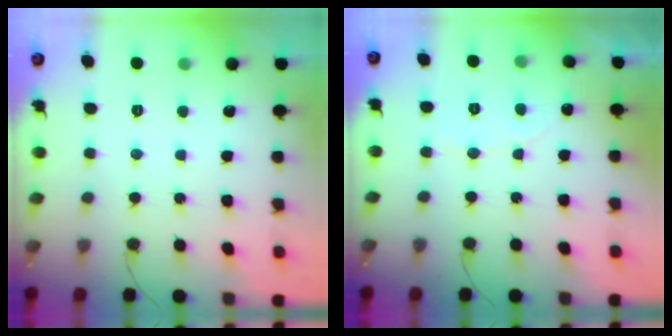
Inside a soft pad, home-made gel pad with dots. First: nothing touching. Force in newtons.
{"total": 3.8, "press": 3.8, "slide": 0.3}